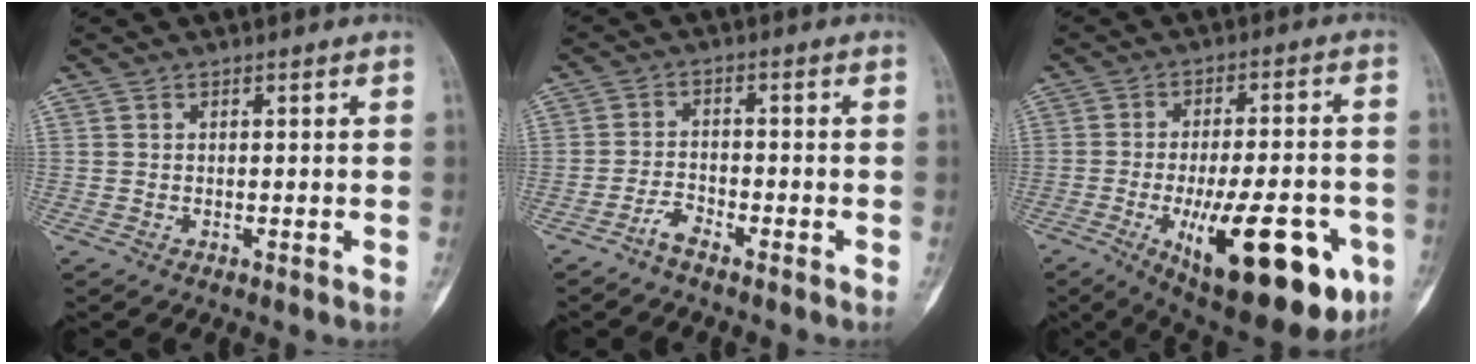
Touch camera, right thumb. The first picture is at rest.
{"total": 3.1, "force": [-2.5, 0.9, 1.5], "torque": [-0.034, 0.018, -0.053]}
{"total": 23.1, "force": [-8.6, 8.2, 19.8], "torque": [-0.244, 0.007, -0.108]}